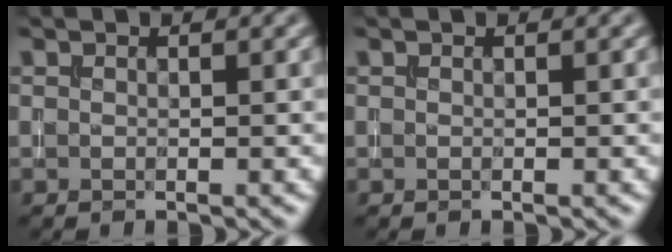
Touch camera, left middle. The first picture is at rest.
{"total": 0.0}